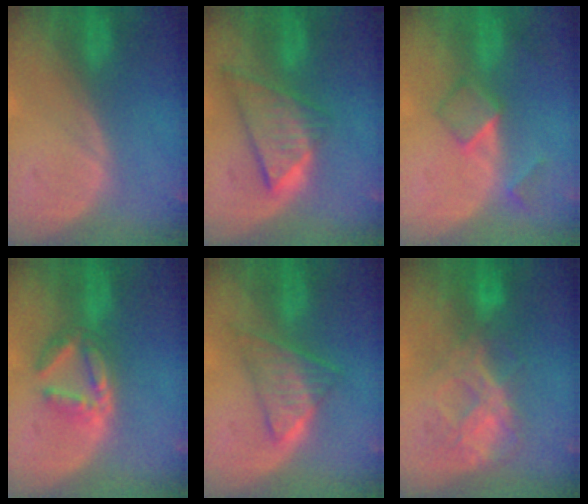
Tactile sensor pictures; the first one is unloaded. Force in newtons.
{"total": 8.6, "press": 7.4, "slide": 4.4}
{"total": 5.2, "press": 4.6, "slide": 2.5}
{"total": 5.8, "press": 5.5, "slide": 1.8}
{"total": 6.7, "press": 6.0, "slide": 3.0}
{"total": 7.8, "press": 7.3, "slide": 2.8}